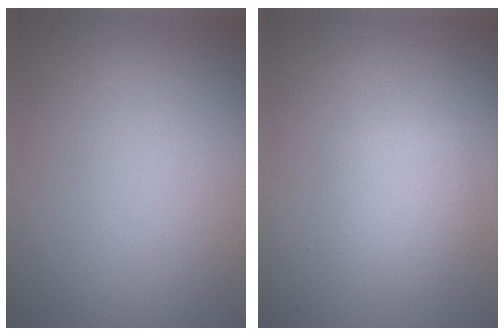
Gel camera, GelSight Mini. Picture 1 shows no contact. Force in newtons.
{"total": 1.9, "press": 1.9, "slide": 0.1}